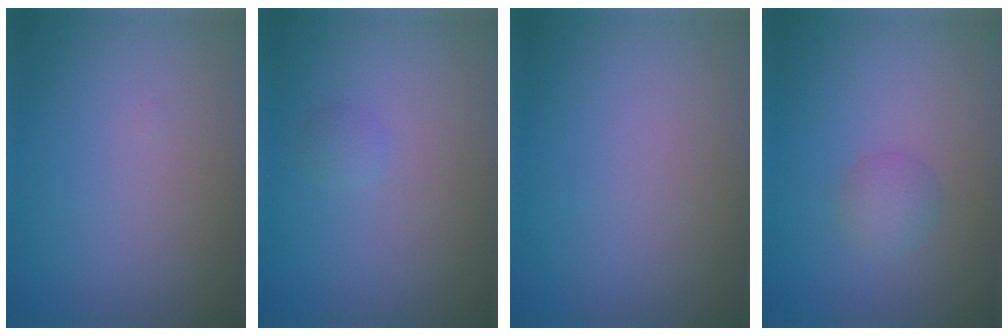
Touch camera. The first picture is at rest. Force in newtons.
{"total": 0.9, "press": 0.9, "slide": 0.0}
{"total": 0.0}
{"total": 1.5, "press": 1.5, "slide": 0.0}